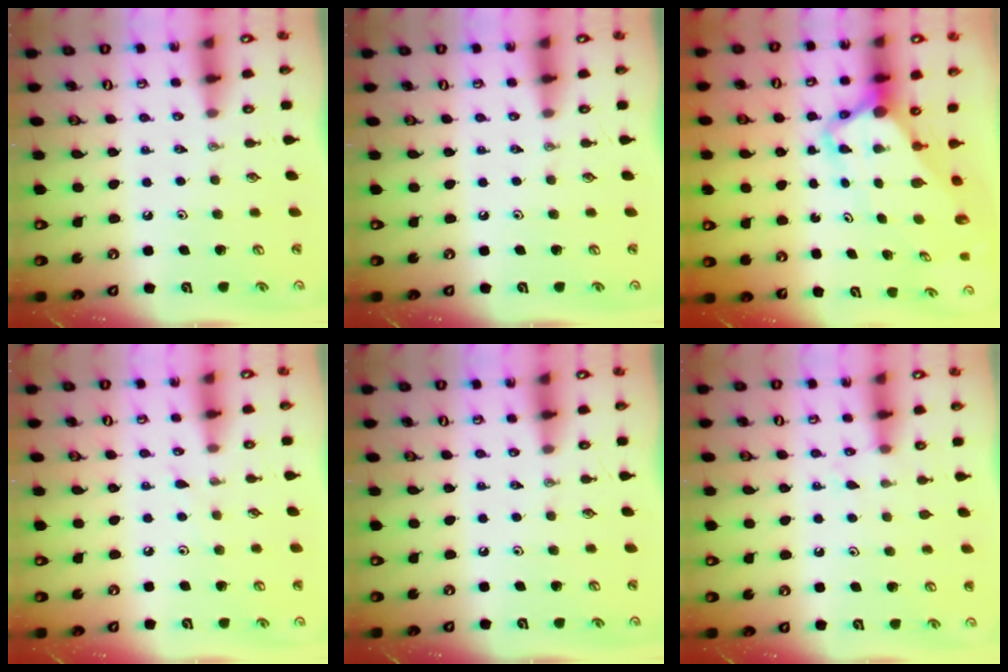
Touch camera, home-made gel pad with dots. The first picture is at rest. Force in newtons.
{"total": 0.0}
{"total": 6.3, "press": 6.3, "slide": 0.5}
{"total": 2.5, "press": 2.5, "slide": 0.4}
{"total": 0.0}
{"total": 5.3, "press": 5.2, "slide": 0.7}